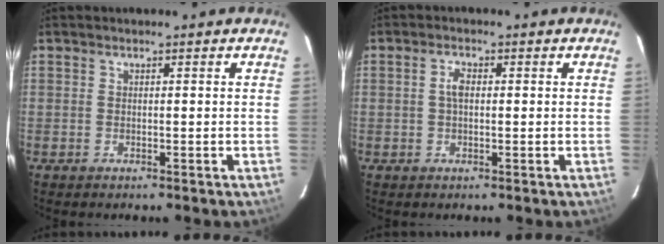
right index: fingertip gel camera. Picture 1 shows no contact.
{"total": 2.2, "force": [0.1, 1.2, 1.9], "torque": [-0.039, 0.006, 0.002]}